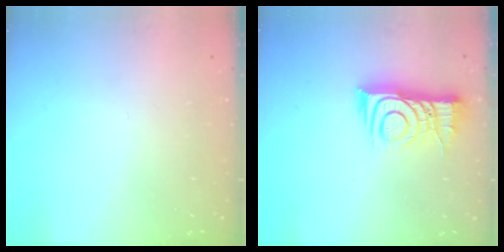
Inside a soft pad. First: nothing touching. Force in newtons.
{"total": 10.6, "press": 10.6, "slide": 1.0}